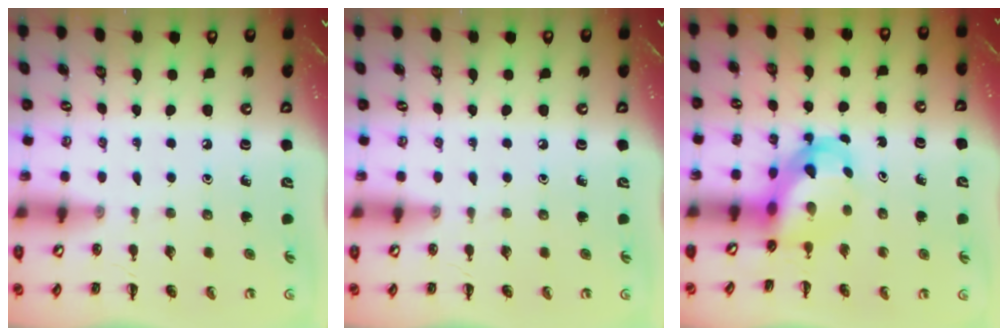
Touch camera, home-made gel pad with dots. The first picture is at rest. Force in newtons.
{"total": 0.0}
{"total": 5.4, "press": 5.4, "slide": 0.8}